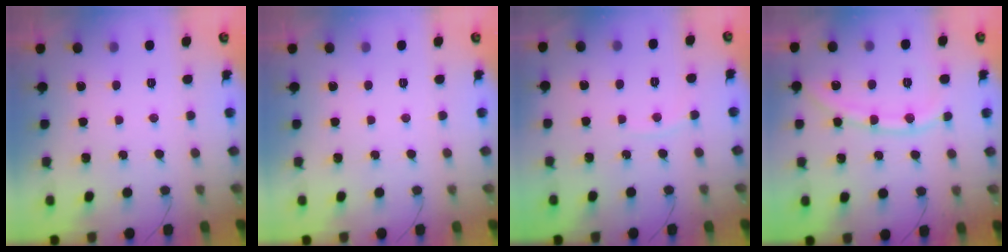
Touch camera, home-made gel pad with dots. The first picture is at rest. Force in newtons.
{"total": 0.0}
{"total": 2.7, "press": 2.7, "slide": 0.4}
{"total": 9.7, "press": 9.6, "slide": 1.4}